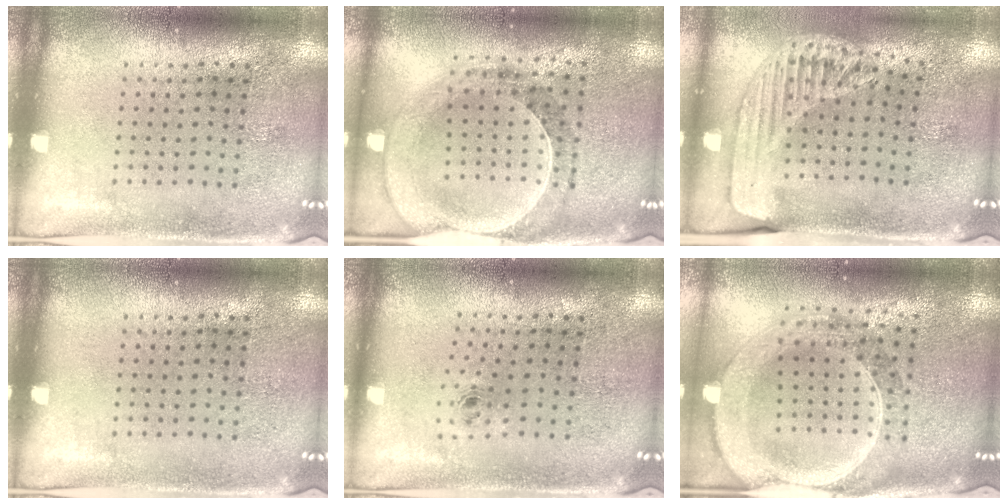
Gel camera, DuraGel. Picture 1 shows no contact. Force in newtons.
{"total": 0.8, "press": 0.7, "slide": 0.3}
{"total": 1.5, "press": 1.5, "slide": 0.3}
{"total": 0.0}
{"total": 0.7, "press": 0.4, "slide": 0.6}
{"total": 2.9, "press": 2.5, "slide": 1.5}